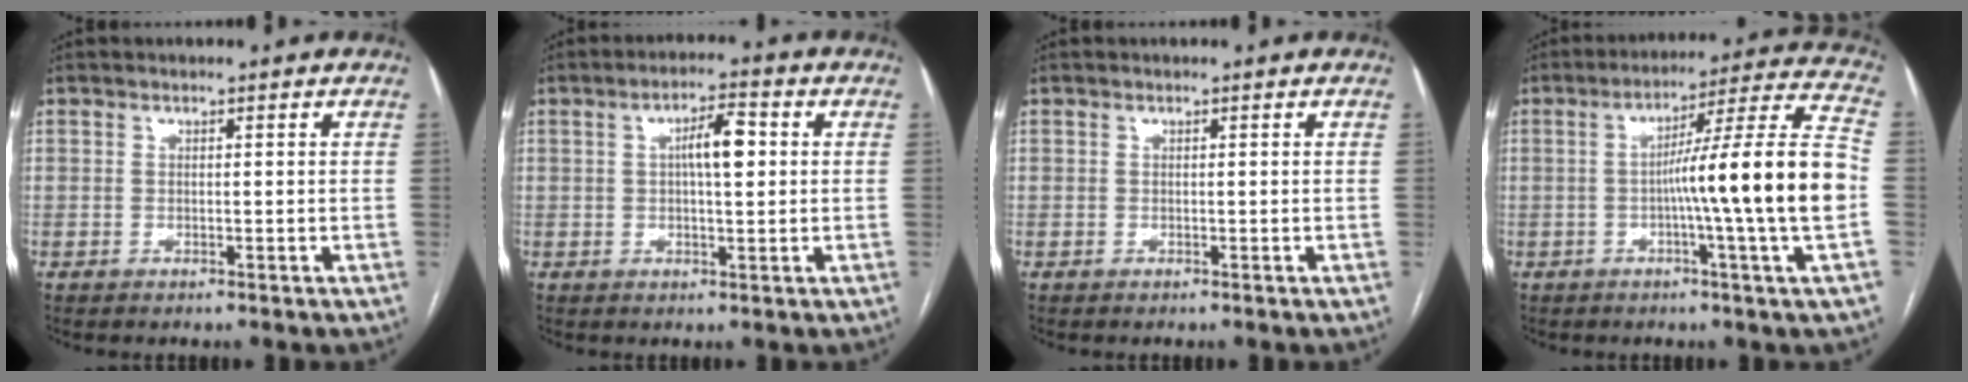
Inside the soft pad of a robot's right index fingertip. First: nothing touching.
{"total": 5.5, "force": [0.9, 1.3, 5.3], "torque": [-0.092, 0.013, 0.014]}
{"total": 0.0}
{"total": 16.7, "force": [-2.3, -2.0, 16.4], "torque": [-0.245, 0.006, -0.046]}